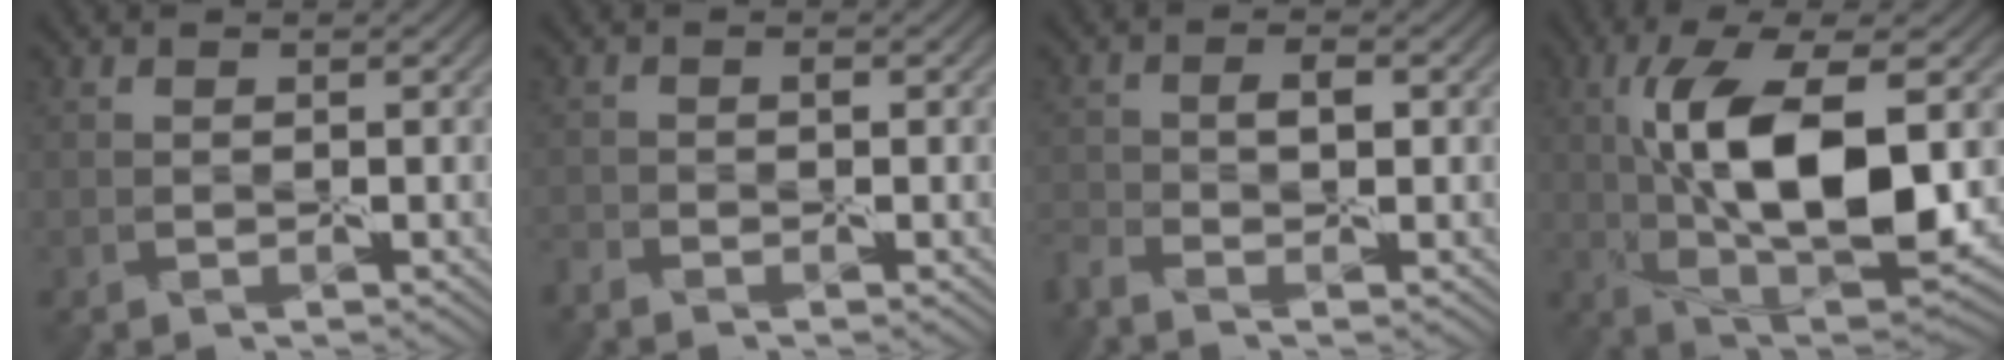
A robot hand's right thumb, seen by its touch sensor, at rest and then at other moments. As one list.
[{"total": 1.6, "force": [-1.6, 0.3, 0.3], "torque": [-0.002, -0.004, -0.036]}, {"total": 3.7, "force": [-2.6, 1.1, 2.5], "torque": [-0.043, -0.006, -0.054]}, {"total": 12.0, "force": [1.6, 4.7, 10.9], "torque": [-0.194, 0.008, 0.029]}]